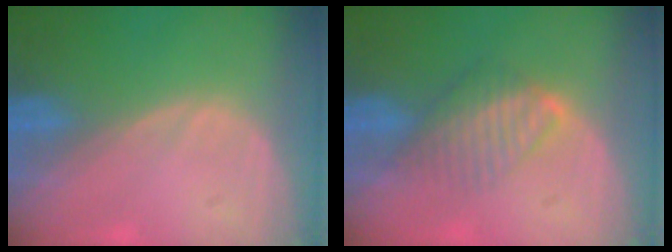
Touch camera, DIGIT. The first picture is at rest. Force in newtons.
{"total": 4.5, "press": 4.4, "slide": 0.7}